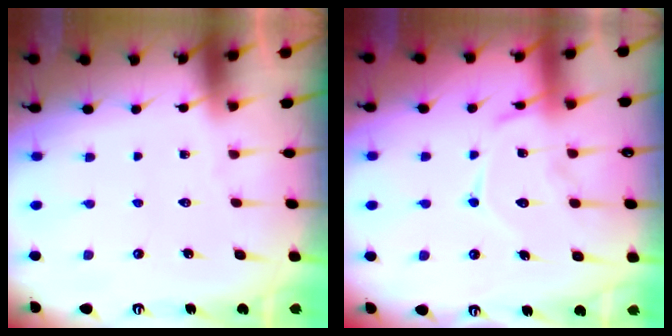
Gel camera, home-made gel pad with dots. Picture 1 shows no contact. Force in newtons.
{"total": 14.1, "press": 14.0, "slide": 1.3}